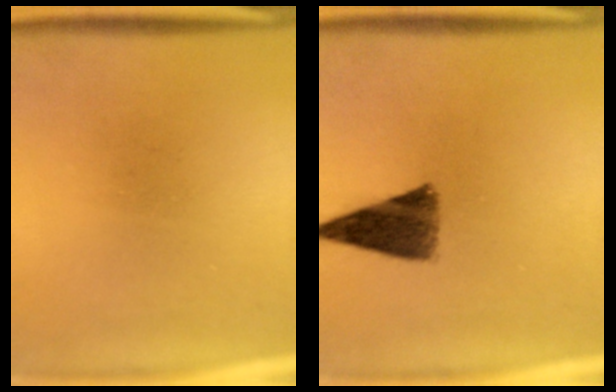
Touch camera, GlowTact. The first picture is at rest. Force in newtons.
{"total": 8.8}